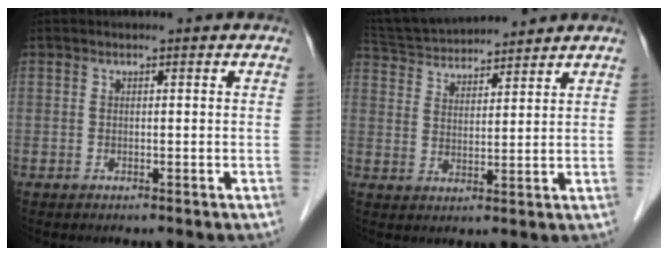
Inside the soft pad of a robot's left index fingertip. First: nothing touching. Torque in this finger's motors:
{"motor_torque": [-0.42, -0.65, 0.12, 0.02]}